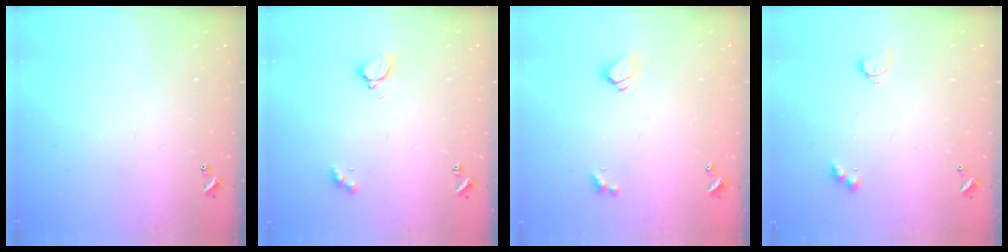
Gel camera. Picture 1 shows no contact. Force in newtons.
{"total": 3.0, "press": 3.0, "slide": 0.5}
{"total": 1.3, "press": 1.2, "slide": 0.4}
{"total": 4.1, "press": 4.0, "slide": 0.7}